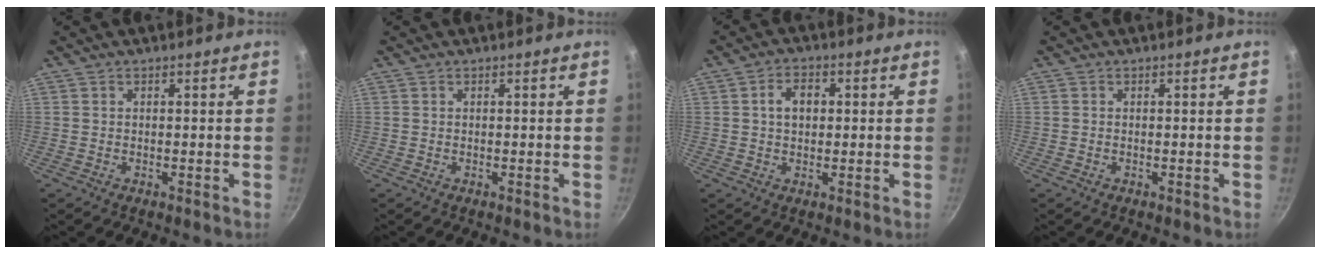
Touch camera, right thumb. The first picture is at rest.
{"total": 0.0}
{"total": 4.9, "force": [0.8, 3.4, 3.4], "torque": [-0.042, 0.010, 0.009]}
{"total": 0.0}